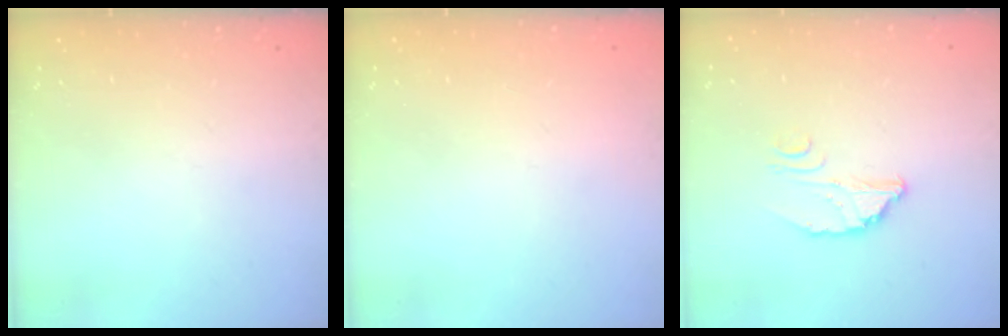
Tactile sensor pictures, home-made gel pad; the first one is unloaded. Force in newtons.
{"total": 2.1, "press": 2.1, "slide": 0.1}
{"total": 3.1, "press": 3.1, "slide": 0.2}